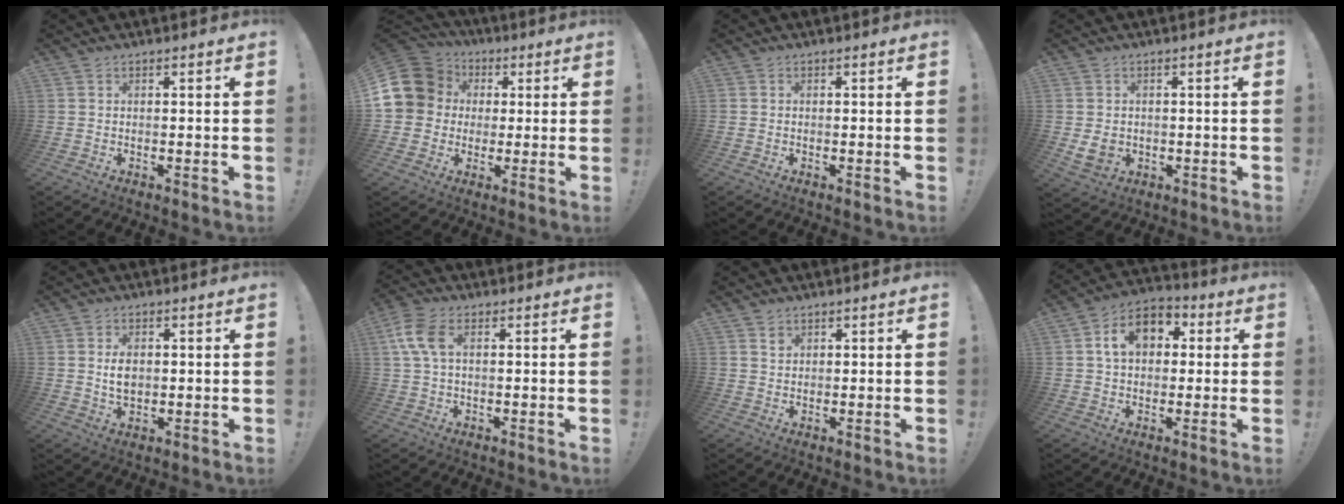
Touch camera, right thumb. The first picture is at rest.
{"total": 13.1, "force": [2.3, 11.8, 5.3], "torque": [-0.095, -0.005, 0.054]}
{"total": 0.0}
{"total": 4.5, "force": [0.2, 3.7, 2.6], "torque": [-0.041, -0.002, 0.006]}
{"total": 4.8, "force": [0.8, 3.1, 3.6], "torque": [-0.056, -0.002, 0.009]}
{"total": 8.1, "force": [1.8, 4.7, 6.4], "torque": [-0.148, 0.005, 0.036]}
{"total": 1.5, "force": [0.9, 1.2, 0.3], "torque": [0.006, -0.006, 0.015]}
{"total": 11.1, "force": [2.9, 8.0, 7.1], "torque": [-0.107, 0.004, 0.056]}